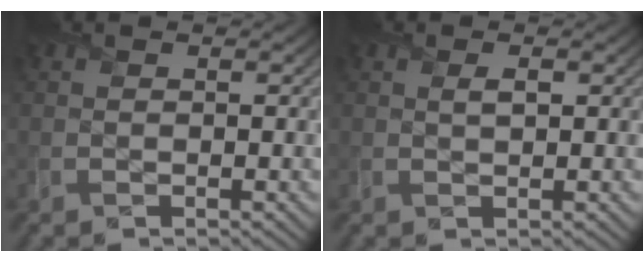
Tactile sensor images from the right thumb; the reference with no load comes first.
{"total": 1.2, "force": [0.4, 0.5, 1.0], "torque": [-0.019, -0.001, 0.010]}